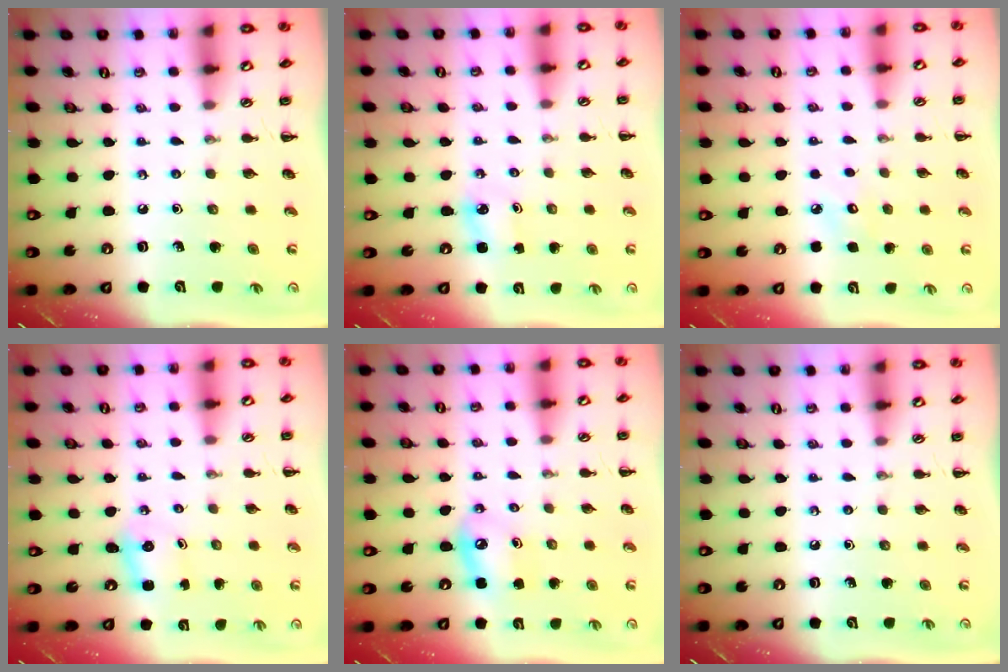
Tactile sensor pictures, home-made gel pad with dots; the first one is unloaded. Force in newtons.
{"total": 1.9, "press": 1.8, "slide": 0.3}
{"total": 5.8, "press": 5.6, "slide": 1.3}
{"total": 2.5, "press": 2.4, "slide": 0.8}
{"total": 6.7, "press": 6.5, "slide": 1.6}
{"total": 0.0}